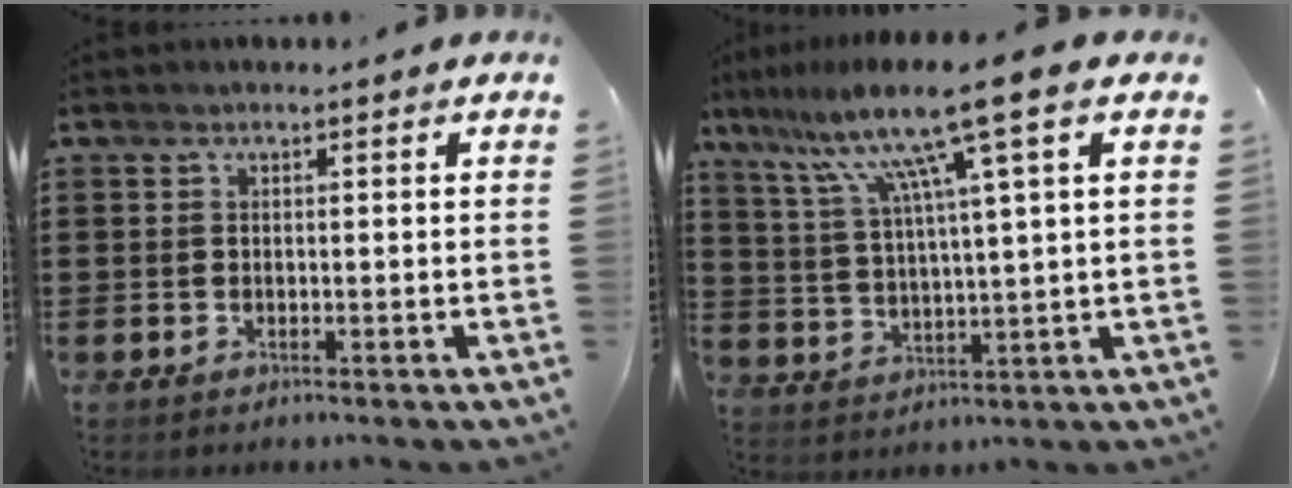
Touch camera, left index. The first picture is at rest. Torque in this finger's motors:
{"motor_torque": [2.00, -0.14, 1.05, 0.21]}